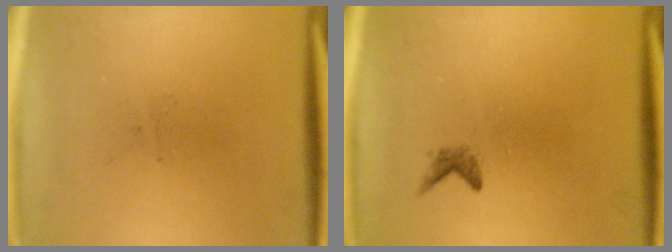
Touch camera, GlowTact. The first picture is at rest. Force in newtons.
{"total": 0.9}